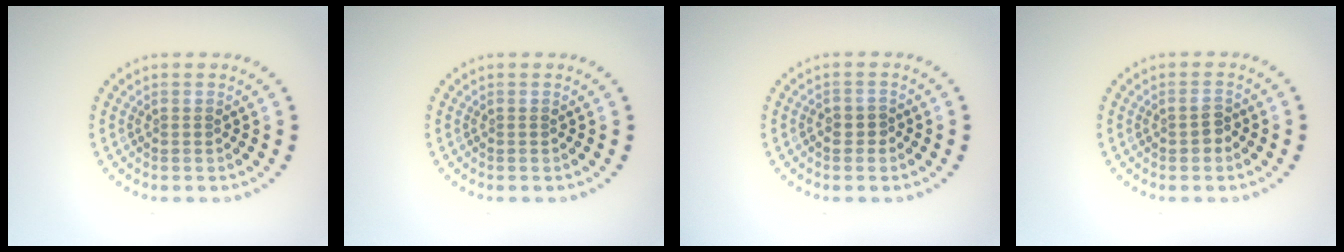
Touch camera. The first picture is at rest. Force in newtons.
{"total": 0.0}
{"total": 1.1, "press": 0.9, "slide": 0.7}
{"total": 1.3, "press": 1.2, "slide": 0.3}